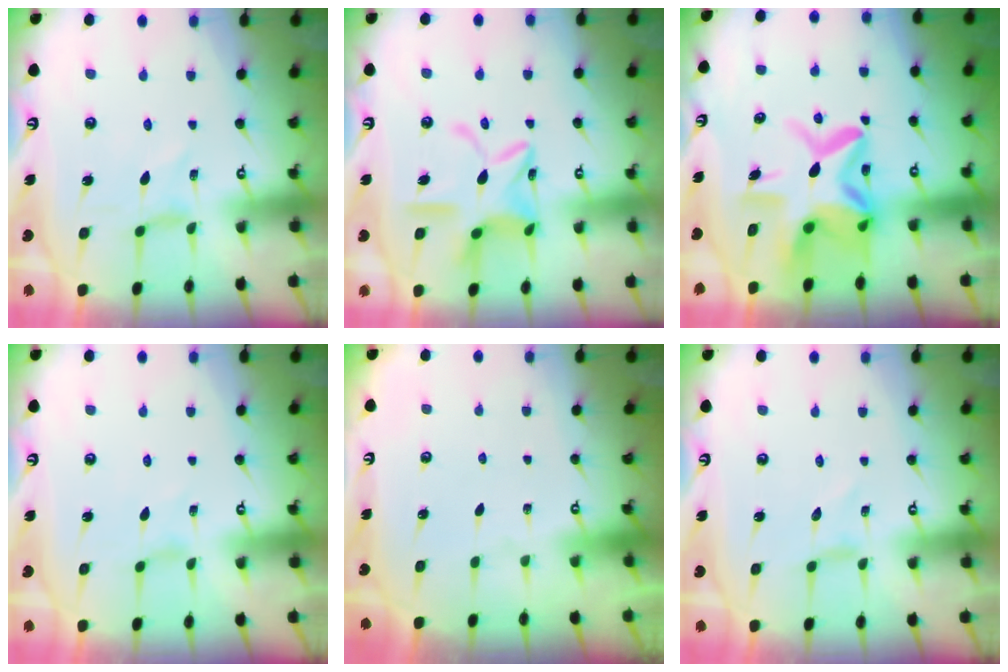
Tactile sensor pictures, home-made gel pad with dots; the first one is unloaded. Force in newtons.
{"total": 14.4, "press": 14.4, "slide": 1.2}
{"total": 13.6, "press": 13.5, "slide": 1.4}
{"total": 0.0}
{"total": 0.0}
{"total": 0.0}